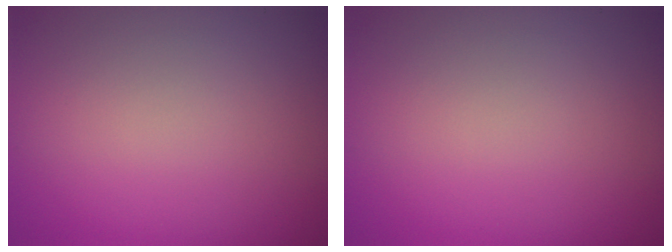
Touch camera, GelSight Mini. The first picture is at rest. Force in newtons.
{"total": 0.0}